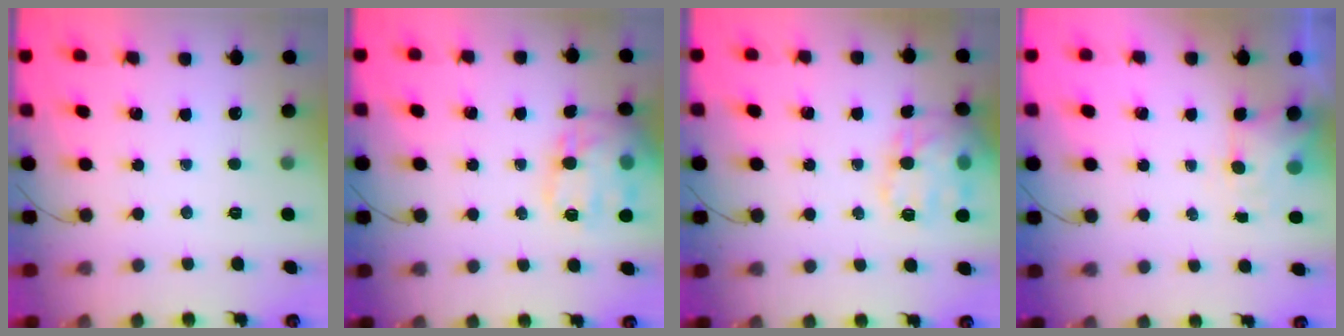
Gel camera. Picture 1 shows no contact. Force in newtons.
{"total": 16.3, "press": 16.2, "slide": 2.0}
{"total": 16.2, "press": 16.2, "slide": 1.4}
{"total": 3.4, "press": 3.3, "slide": 0.8}